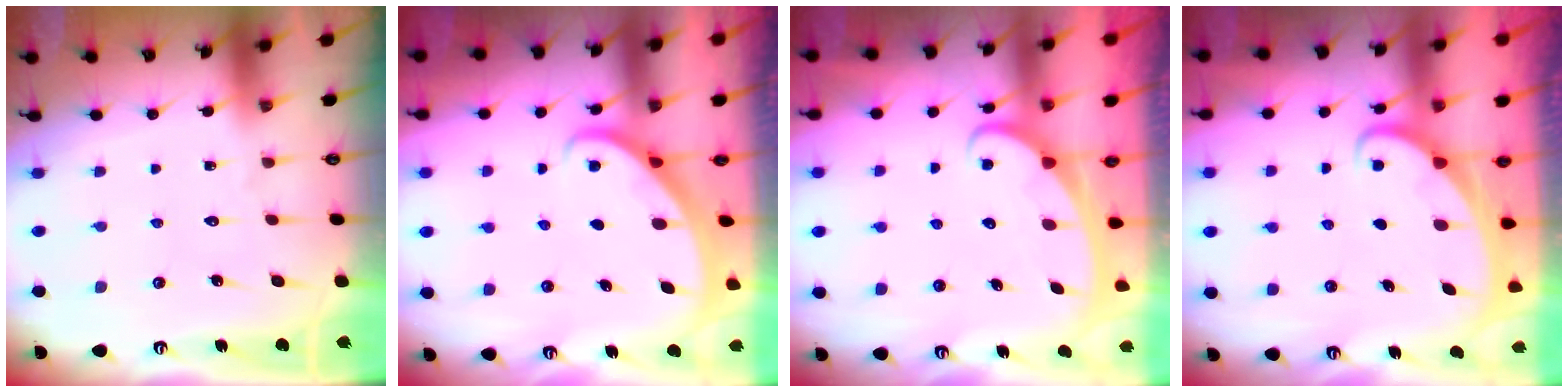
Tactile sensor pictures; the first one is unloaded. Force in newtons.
{"total": 1.8, "press": 1.8, "slide": 0.1}
{"total": 2.5, "press": 2.4, "slide": 0.4}
{"total": 1.7, "press": 1.7, "slide": 0.2}